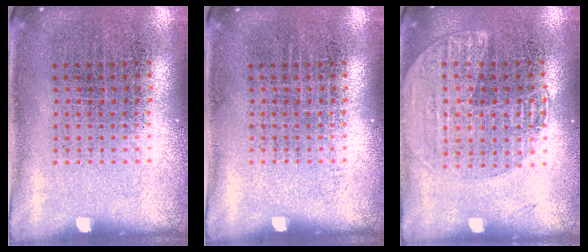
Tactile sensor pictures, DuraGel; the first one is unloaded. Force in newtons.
{"total": 0.0}
{"total": 1.5, "press": 1.4, "slide": 0.4}